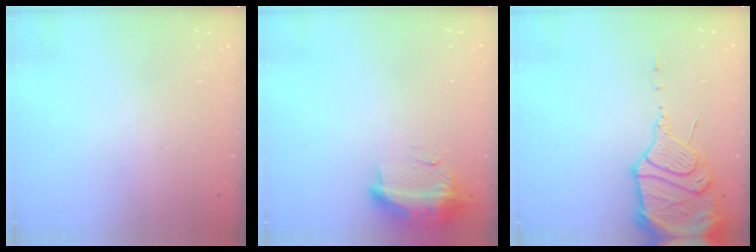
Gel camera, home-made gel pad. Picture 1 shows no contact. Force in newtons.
{"total": 19.1, "press": 13.0, "slide": 14.0}
{"total": 17.0, "press": 16.9, "slide": 1.6}